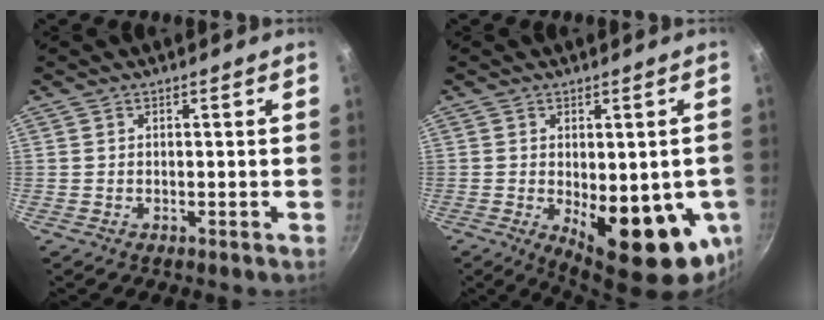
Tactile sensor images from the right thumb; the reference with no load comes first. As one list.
[{"total": 17.3, "force": [-3.4, 7.1, 15.4], "torque": [-0.167, -0.021, -0.029]}]